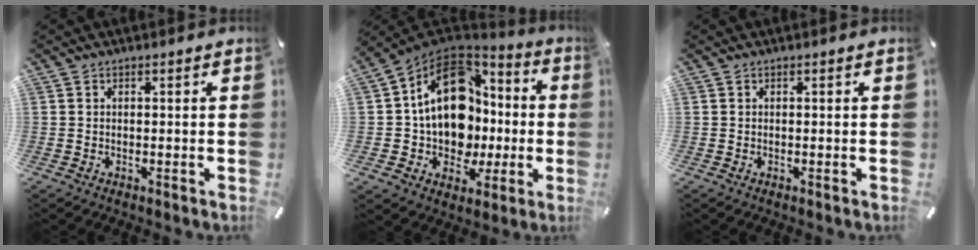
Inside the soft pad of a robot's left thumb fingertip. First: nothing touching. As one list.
[{"total": 18.9, "force": [2.1, 14.7, 11.7], "torque": [-0.211, -0.011, 0.040]}, {"total": 0.0}]